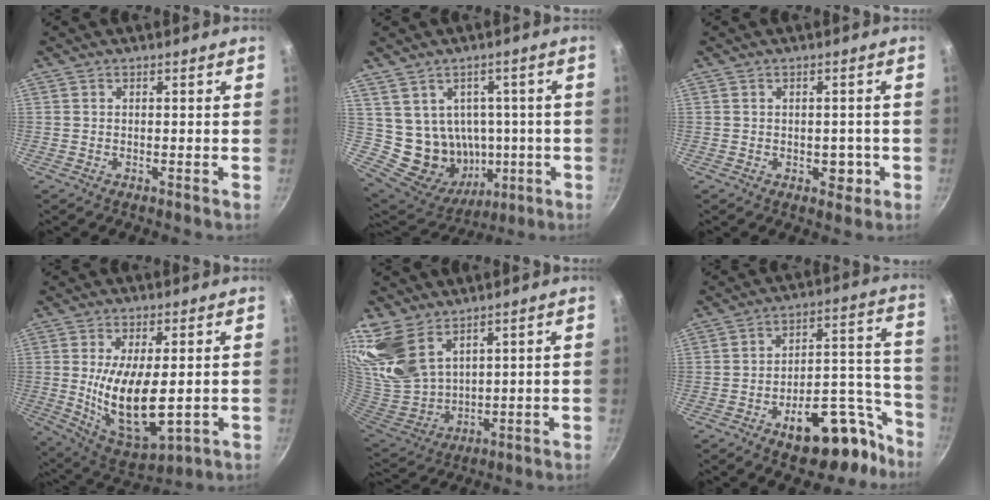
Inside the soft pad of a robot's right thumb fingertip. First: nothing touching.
{"total": 13.6, "force": [0.9, 12.0, 6.4], "torque": [-0.055, 0.004, 0.045]}
{"total": 3.2, "force": [-0.8, 2.2, 2.2], "torque": [-0.003, 0.006, -0.008]}
{"total": 15.3, "force": [-0.2, 6.4, 13.8], "torque": [-0.243, -0.019, 0.012]}
{"total": 14.5, "force": [9.4, 8.2, 7.5], "torque": [-0.144, -0.049, 0.208]}
{"total": 20.0, "force": [-11.7, 9.8, 13.0], "torque": [-0.109, 0.094, -0.164]}